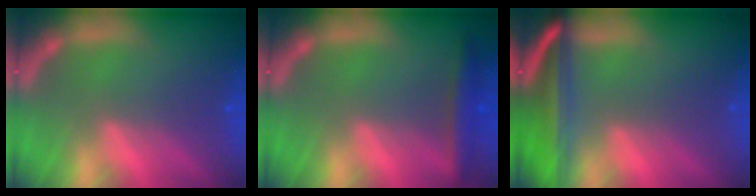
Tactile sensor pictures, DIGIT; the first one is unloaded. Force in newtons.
{"total": 2.9}
{"total": 9.0}